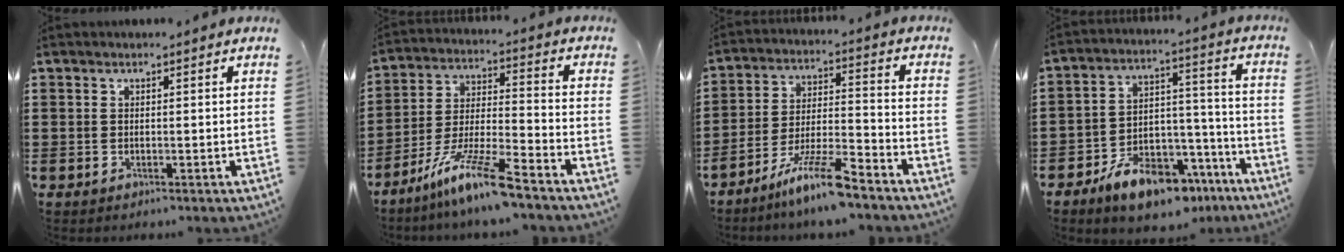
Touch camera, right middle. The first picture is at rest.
{"total": 10.9, "force": [-8.4, 0.5, 6.9], "torque": [-0.141, 0.001, -0.166]}
{"total": 9.6, "force": [-7.6, 0.8, 5.8], "torque": [-0.113, 0.005, -0.146]}
{"total": 10.6, "force": [-8.4, 4.5, 4.8], "torque": [-0.082, 0.046, -0.154]}